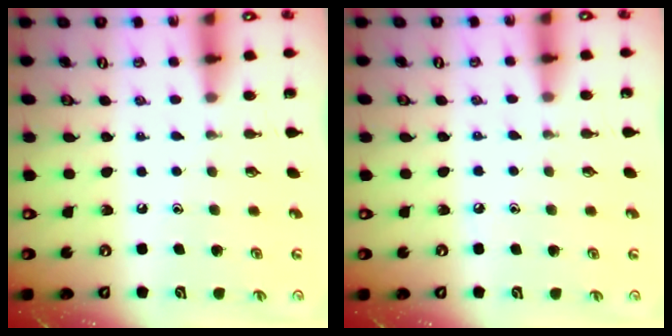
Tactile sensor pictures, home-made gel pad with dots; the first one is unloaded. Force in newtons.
{"total": 3.9, "press": 3.8, "slide": 0.5}